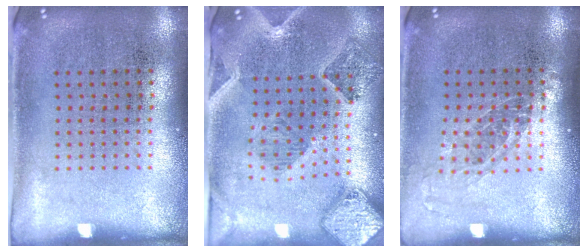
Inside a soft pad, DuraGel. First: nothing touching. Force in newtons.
{"total": 1.8, "press": 1.7, "slide": 0.4}
{"total": 1.1, "press": 1.0, "slide": 0.6}